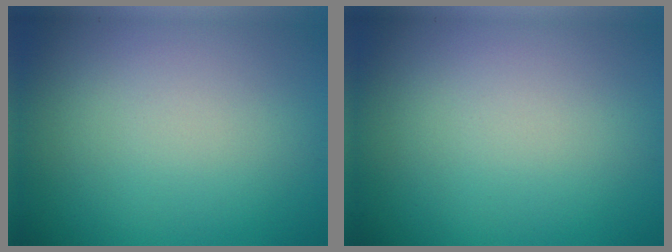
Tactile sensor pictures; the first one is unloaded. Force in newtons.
{"total": 0.0}